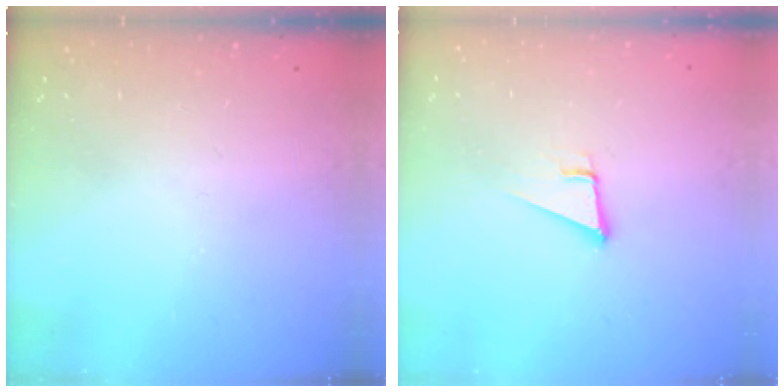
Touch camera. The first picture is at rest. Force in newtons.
{"total": 4.4, "press": 3.8, "slide": 2.3}